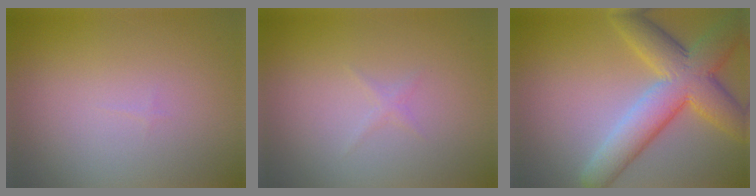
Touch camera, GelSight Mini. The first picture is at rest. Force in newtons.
{"total": 0.5, "press": 0.5, "slide": 0.0}
{"total": 8.2, "press": 8.2, "slide": 0.1}